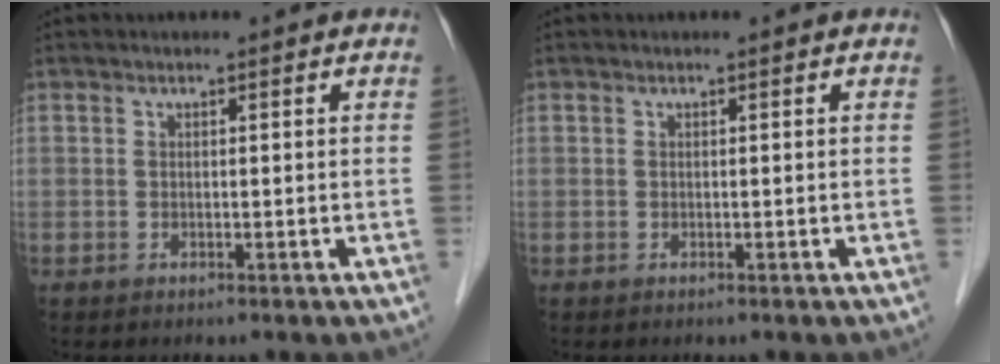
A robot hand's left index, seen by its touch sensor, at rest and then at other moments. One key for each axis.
{"total": 0.0}